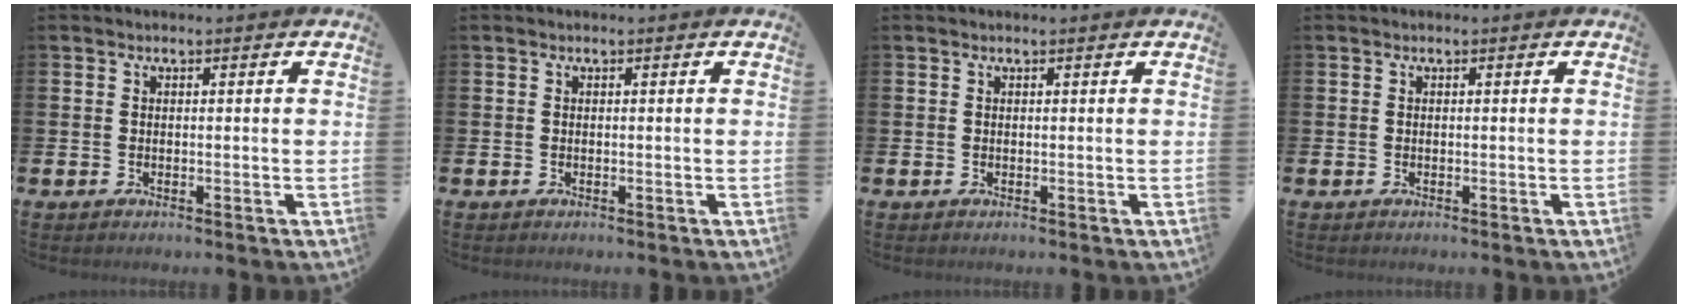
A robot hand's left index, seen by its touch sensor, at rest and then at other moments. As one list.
[{"total": 0.0}, {"total": 0.0}, {"total": 0.0}]